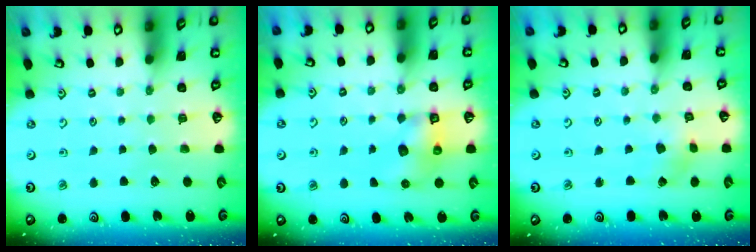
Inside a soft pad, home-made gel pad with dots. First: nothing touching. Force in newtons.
{"total": 6.4, "press": 6.4, "slide": 0.7}
{"total": 3.8, "press": 3.7, "slide": 0.4}